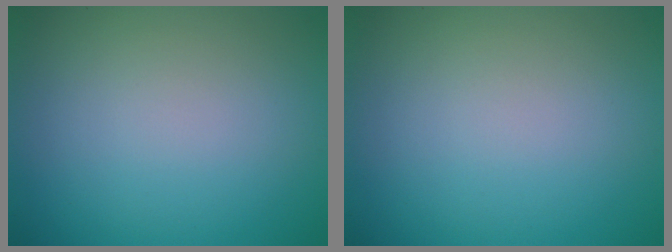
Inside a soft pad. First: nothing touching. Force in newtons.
{"total": 0.0}